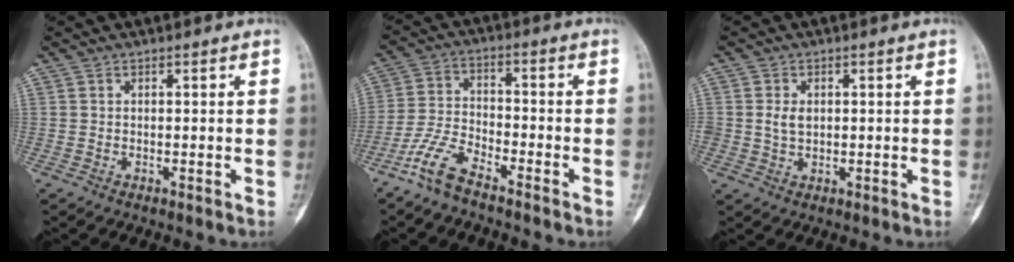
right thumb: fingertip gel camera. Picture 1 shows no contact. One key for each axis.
{"total": 7.6, "fx": -5.7, "fy": 2.5, "fz": 4.3, "tx": -0.103, "ty": 0.030, "tz": -0.121}
{"total": 3.1, "fx": 0.5, "fy": 2.2, "fz": 2.1, "tx": -0.029, "ty": -0.001, "tz": 0.012}